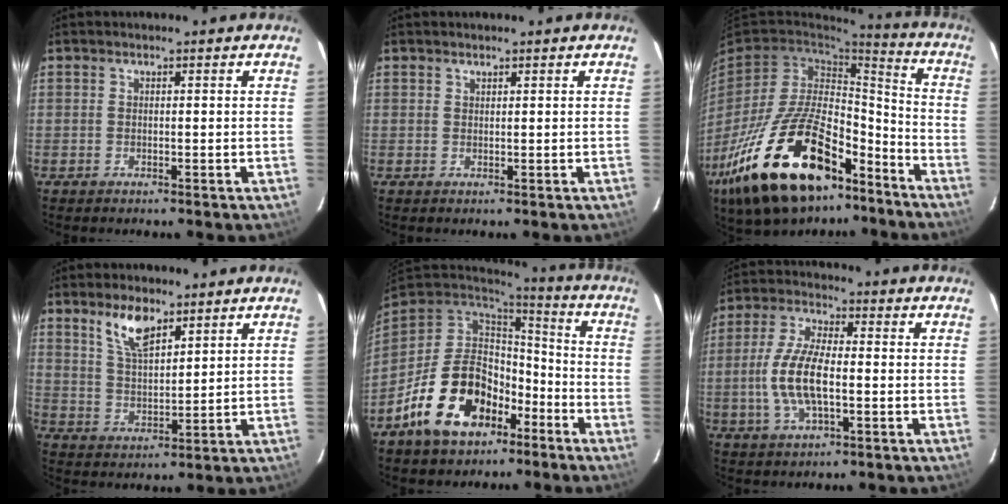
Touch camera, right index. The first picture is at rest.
{"total": 0.6, "force": [0.5, 0.2, 0.0], "torque": [0.000, 0.001, 0.011]}
{"total": 29.2, "force": [-17.1, 14.1, 19.0], "torque": [-0.370, -0.006, -0.267]}
{"total": 7.6, "force": [5.1, 3.0, 4.9], "torque": [-0.089, 0.004, 0.103]}
{"total": 18.4, "force": [-9.3, 11.4, 11.1], "torque": [-0.235, 0.008, -0.141]}
{"total": 10.7, "force": [-1.7, 4.2, 9.7], "torque": [-0.203, 0.003, -0.033]}